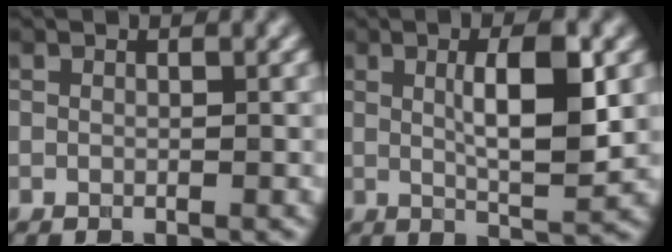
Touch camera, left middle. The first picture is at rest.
{"total": 6.1, "force": [1.0, 1.2, 5.9], "torque": [-0.091, 0.005, 0.018]}